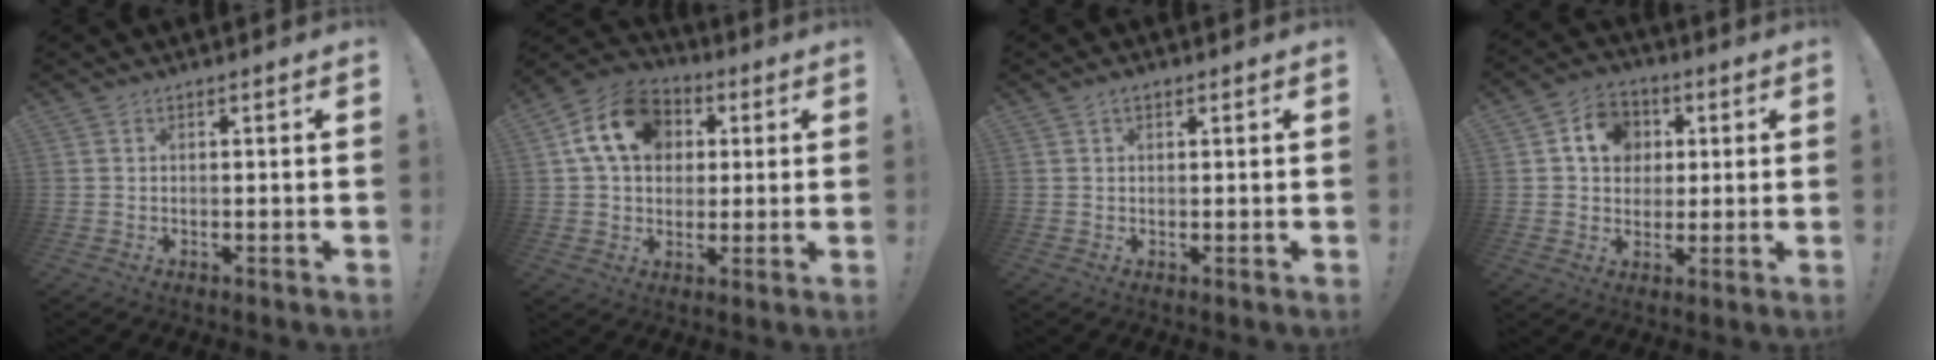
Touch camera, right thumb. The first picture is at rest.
{"total": 15.8, "force": [4.8, 12.0, 9.0], "torque": [-0.151, 0.001, 0.093]}
{"total": 2.0, "force": [1.2, 0.9, 1.3], "torque": [-0.020, -0.001, 0.021]}
{"total": 10.6, "force": [2.9, 9.1, 4.6], "torque": [-0.068, 0.001, 0.059]}